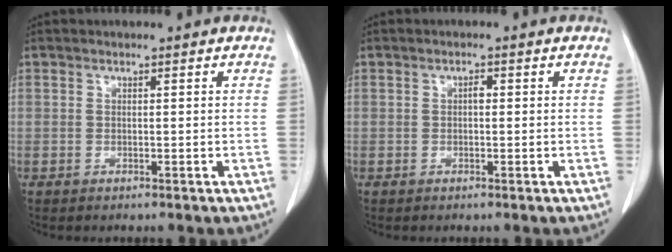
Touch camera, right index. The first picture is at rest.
{"total": 0.9, "force": [0.0, 0.4, 0.8], "torque": [-0.012, 0.004, -0.002]}